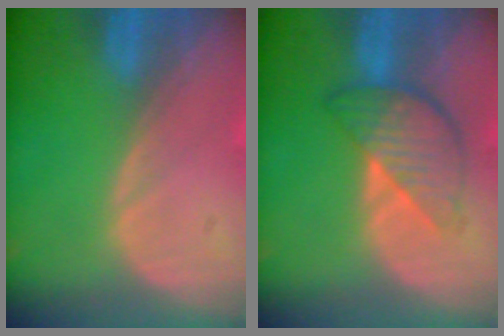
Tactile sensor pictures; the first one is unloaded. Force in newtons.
{"total": 6.2, "press": 6.2, "slide": 0.3}